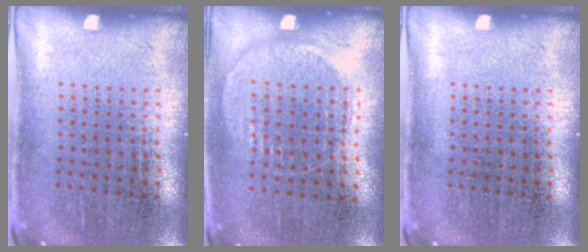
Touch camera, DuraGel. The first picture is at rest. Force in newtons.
{"total": 0.9, "press": 0.8, "slide": 0.4}
{"total": 0.0}